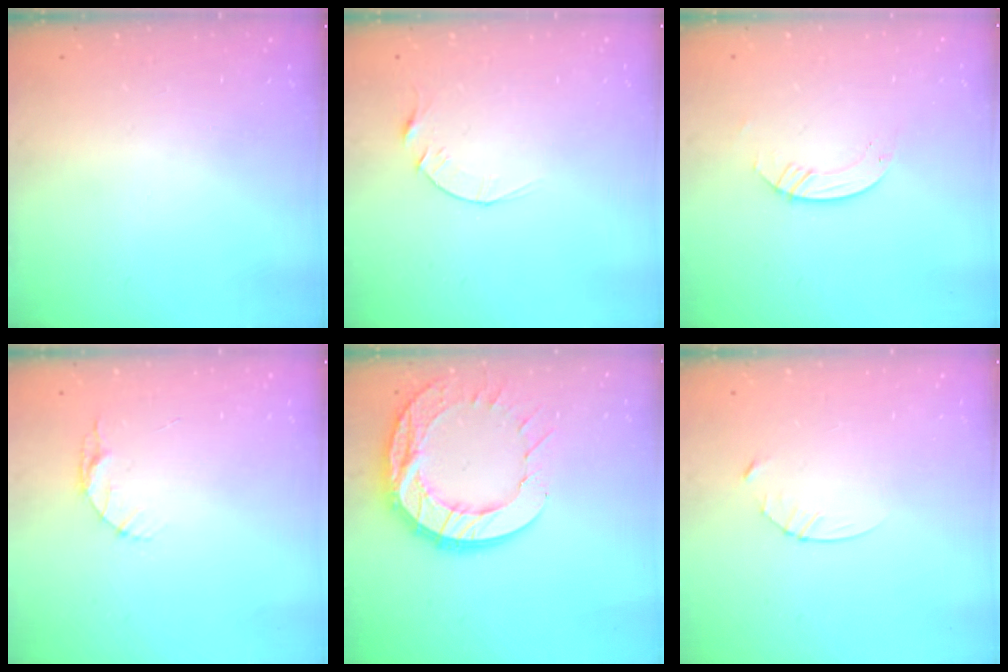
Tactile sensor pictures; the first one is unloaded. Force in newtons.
{"total": 3.9, "press": 3.9, "slide": 0.5}
{"total": 3.1, "press": 3.1, "slide": 0.2}
{"total": 3.3, "press": 3.3, "slide": 0.4}
{"total": 16.0, "press": 15.9, "slide": 1.3}
{"total": 3.3, "press": 3.2, "slide": 0.4}